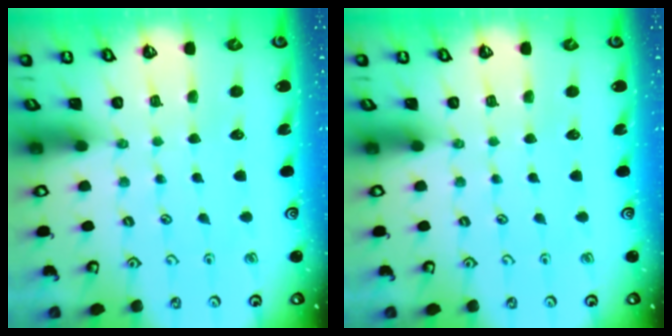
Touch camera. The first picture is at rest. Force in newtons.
{"total": 0.0}